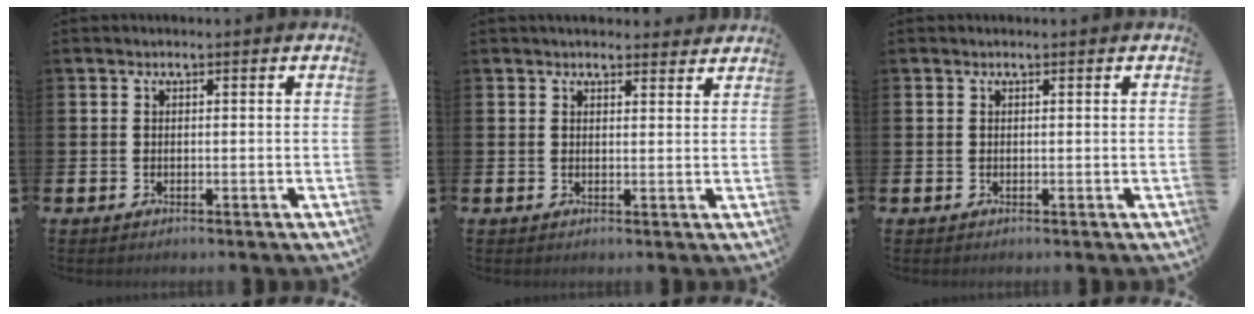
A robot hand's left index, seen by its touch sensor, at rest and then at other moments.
{"total": 2.5, "force": [2.4, 0.6, 0.1], "torque": [0.004, -0.011, 0.042]}
{"total": 0.0}